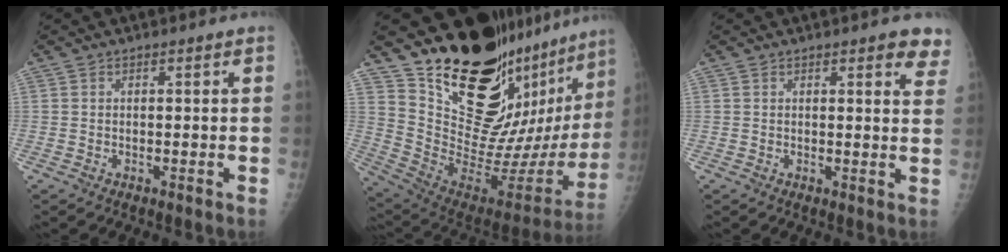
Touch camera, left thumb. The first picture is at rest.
{"total": 28.7, "force": [22.5, 10.3, 14.4], "torque": [-0.192, -0.191, 0.336]}
{"total": 5.2, "force": [3.6, 1.7, 3.4], "torque": [-0.011, -0.013, 0.029]}